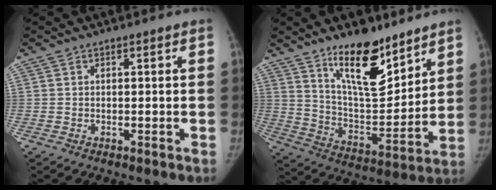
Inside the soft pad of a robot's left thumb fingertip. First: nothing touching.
{"total": 16.3, "force": [11.3, 6.2, 10.0], "torque": [-0.120, -0.090, 0.201]}